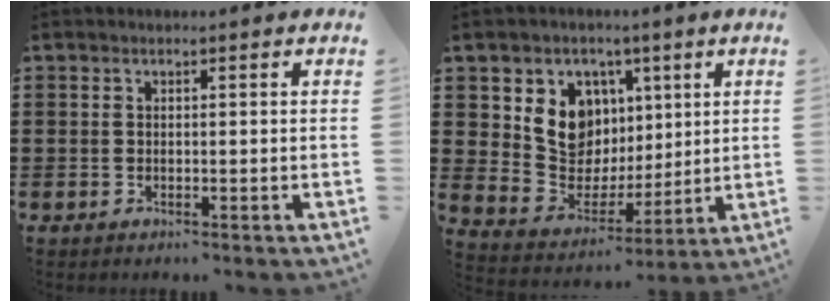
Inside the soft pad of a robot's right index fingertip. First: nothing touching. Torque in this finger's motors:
{"motor_torque": [1.17, 0.60, 0.48, 0.17]}